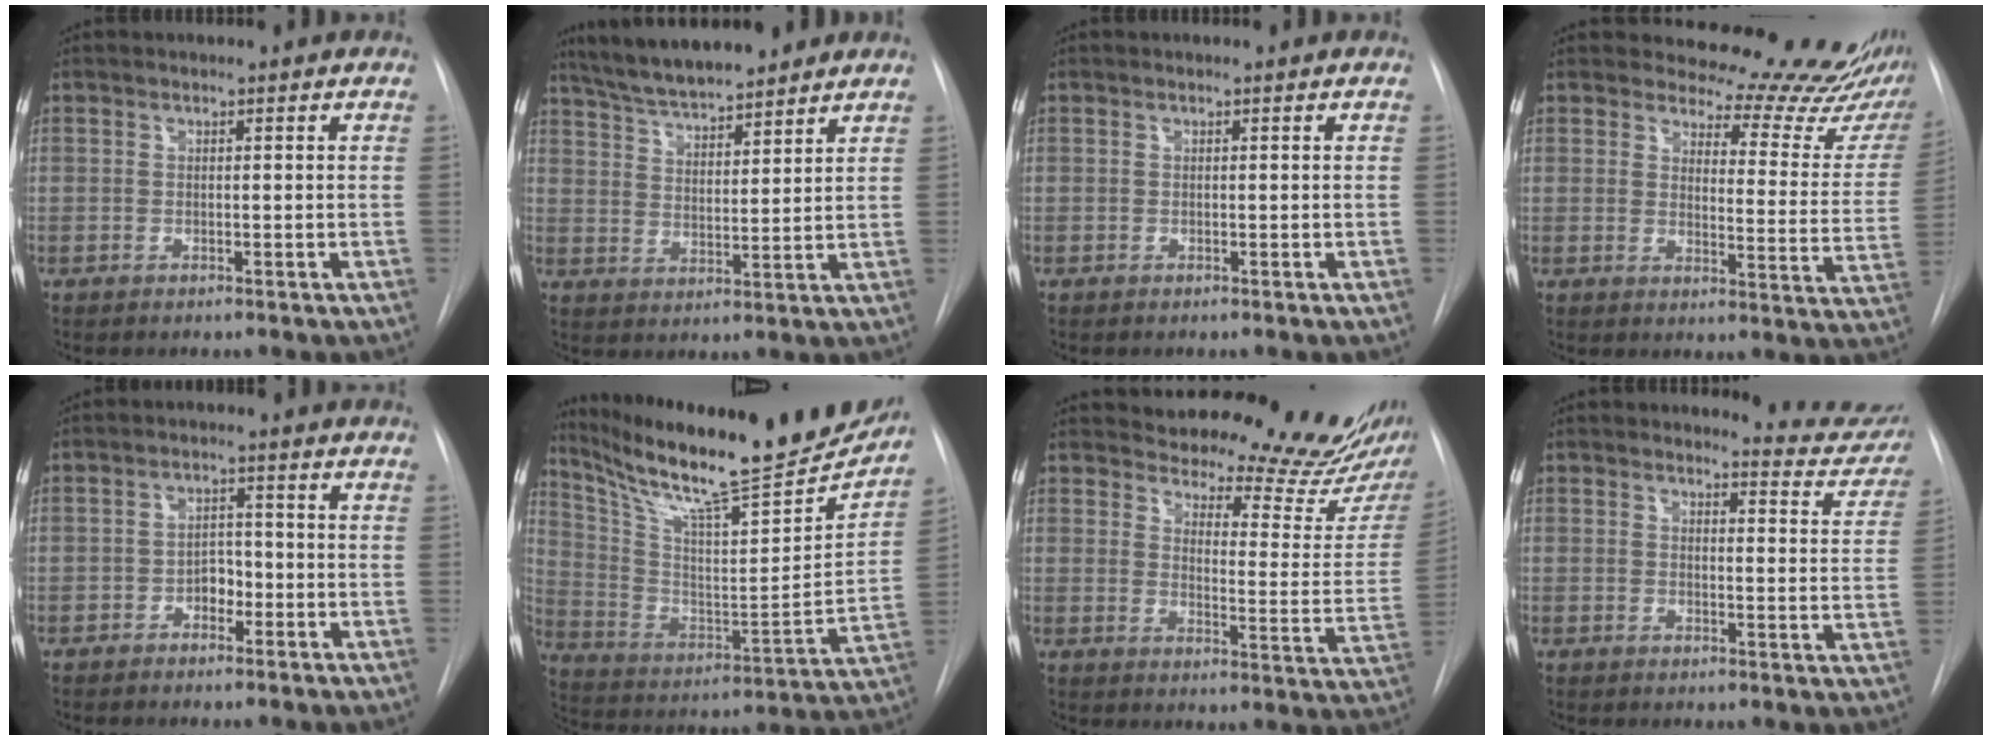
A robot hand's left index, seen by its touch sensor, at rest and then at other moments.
{"total": 12.0, "force": [10.6, 1.7, 5.4], "torque": [-0.089, 0.016, 0.182]}
{"total": 0.0}
{"total": 19.8, "force": [19.1, 3.4, 4.0], "torque": [-0.023, -0.121, 0.198]}
{"total": 2.9, "force": [-1.3, 1.9, 1.7], "torque": [-0.020, 0.009, -0.024]}
{"total": 26.7, "force": [23.0, 2.9, 13.1], "torque": [-0.230, -0.049, 0.347]}
{"total": 23.7, "force": [22.1, 3.3, 7.9], "torque": [-0.101, -0.115, 0.260]}
{"total": 8.4, "force": [8.3, 1.2, 0.5], "torque": [0.014, -0.053, 0.074]}